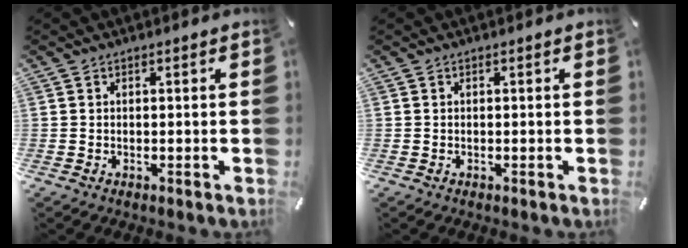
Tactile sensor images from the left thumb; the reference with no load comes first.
{"total": 0.0}